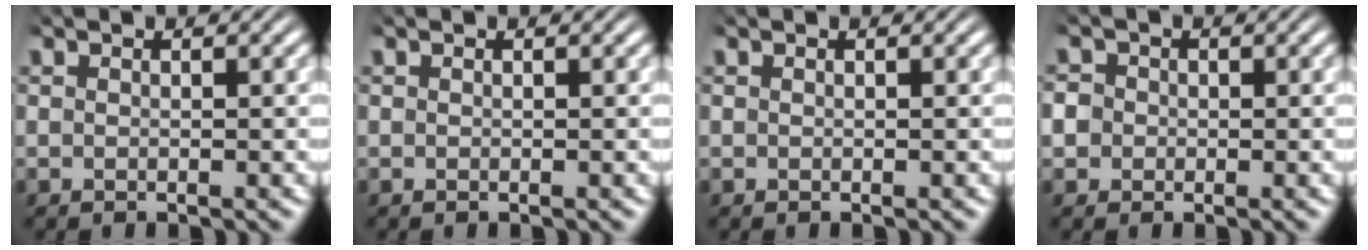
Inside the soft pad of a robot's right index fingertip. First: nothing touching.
{"total": 0.0}
{"total": 0.0}
{"total": 3.3, "force": [-0.3, 3.2, 0.9], "torque": [-0.031, -0.008, -0.009]}